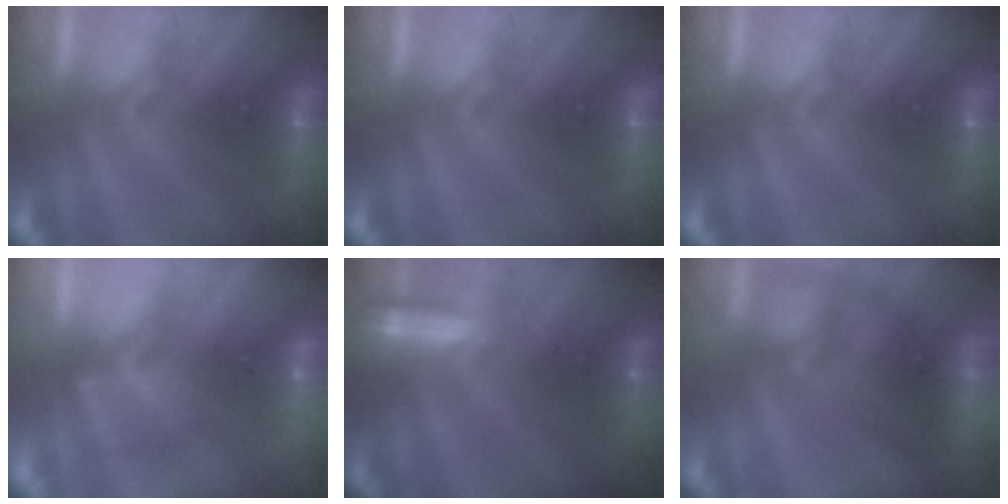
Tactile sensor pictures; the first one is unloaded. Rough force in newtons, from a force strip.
{"total": 0.0}
{"total": 0.0}
{"total": 4.6}
{"total": 1.9}
{"total": 7.5}